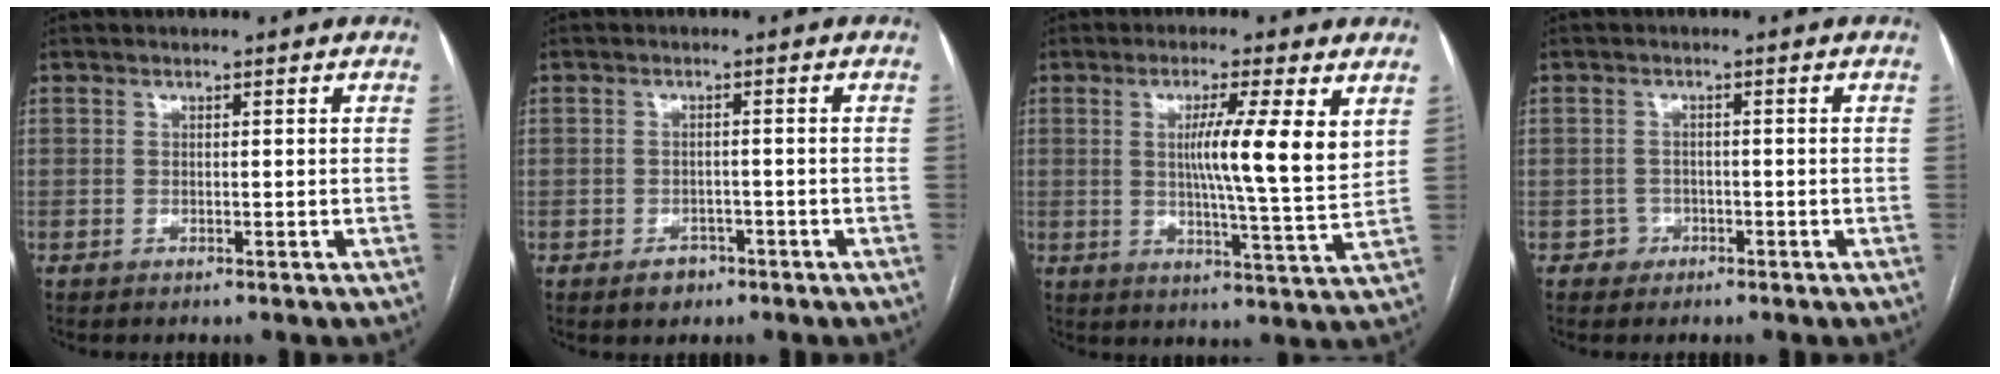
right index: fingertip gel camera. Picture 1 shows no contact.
{"total": 2.8, "force": [-1.8, 2.0, 0.9], "torque": [-0.008, 0.005, -0.020]}
{"total": 10.2, "force": [3.0, -0.1, 9.8], "torque": [-0.156, -0.006, 0.042]}
{"total": 2.2, "force": [-1.1, 1.9, -0.2], "torque": [0.014, 0.012, -0.021]}